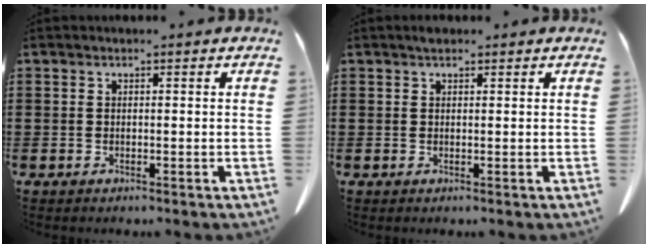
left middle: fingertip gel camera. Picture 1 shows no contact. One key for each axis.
{"total": 0.9, "fx": 0.7, "fy": 0.4, "fz": 0.3, "tx": 0.000, "ty": -0.001, "tz": 0.012}